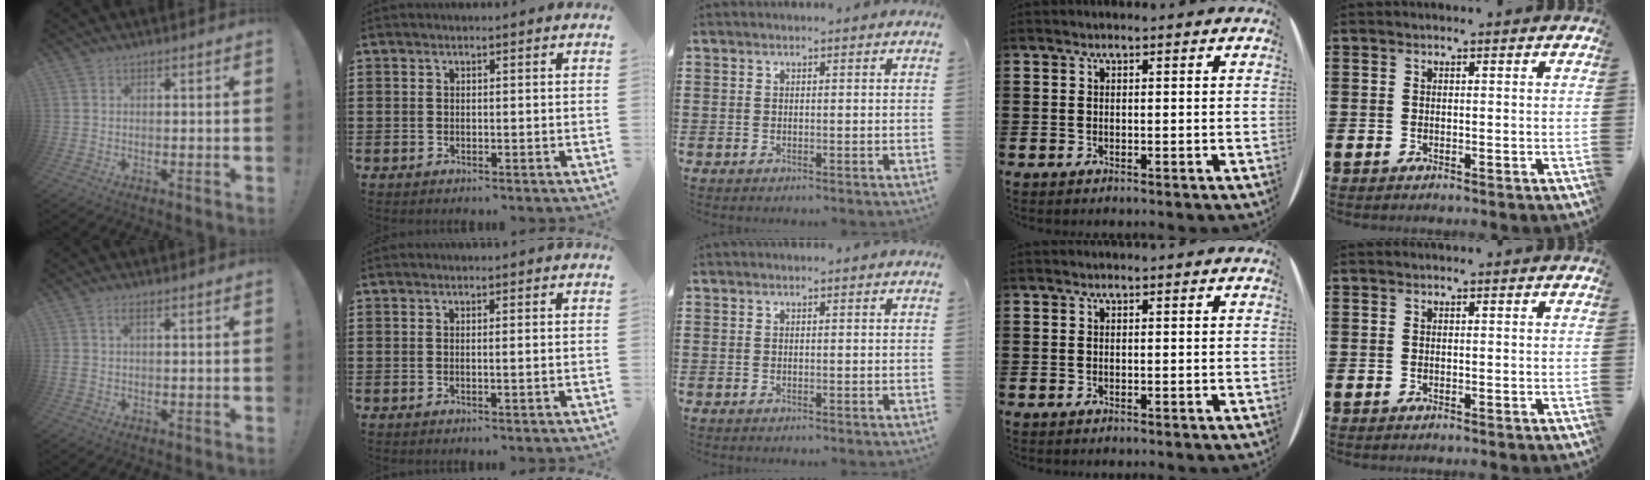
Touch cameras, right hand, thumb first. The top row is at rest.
{"thumb": {"total": 2.6, "force": [0.9, 1.3, 2.1], "torque": [-0.037, 0.002, 0.014]}, "index": {"total": 0.6, "force": [0.0, -0.2, 0.6], "torque": [-0.011, -0.003, -0.001]}}